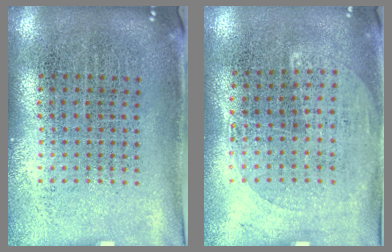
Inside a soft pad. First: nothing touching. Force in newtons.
{"total": 1.3, "press": 1.0, "slide": 0.7}